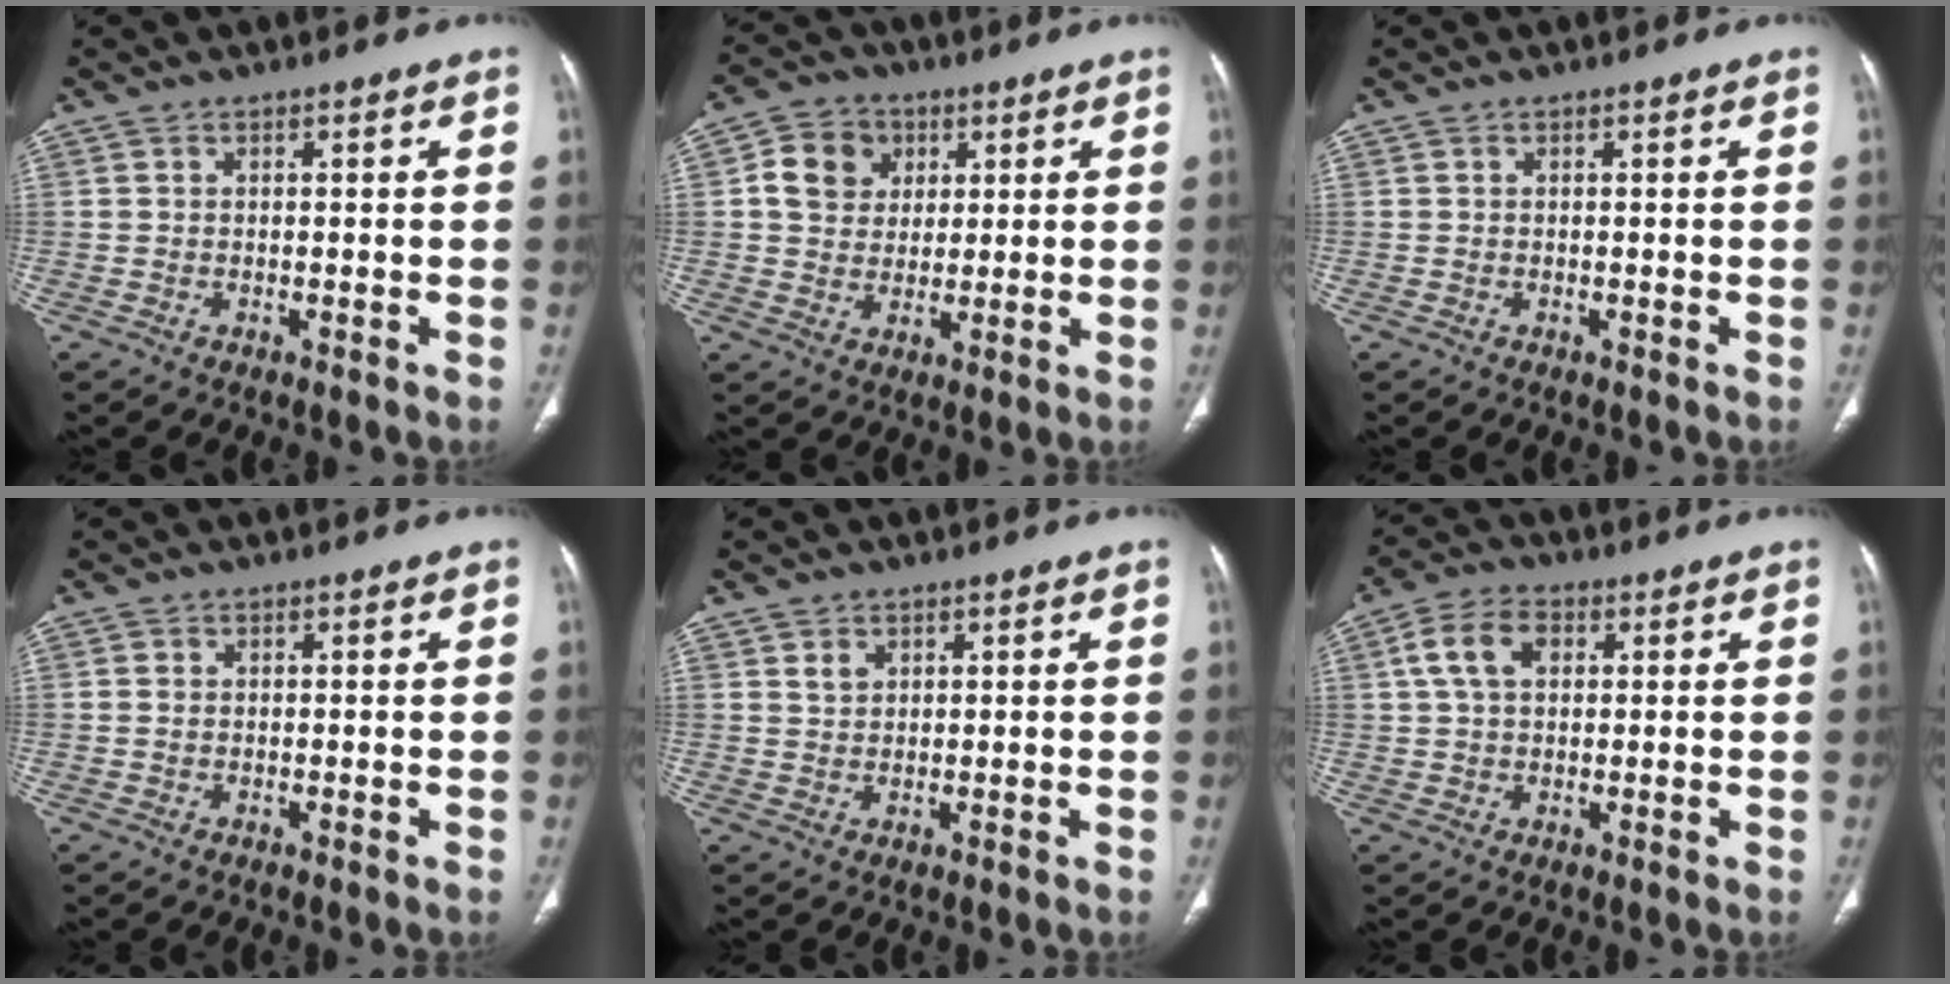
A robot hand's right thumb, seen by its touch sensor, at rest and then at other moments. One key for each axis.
{"total": 8.5, "fx": 2.4, "fy": 7.3, "fz": 3.6, "tx": -0.039, "ty": -0.003, "tz": 0.039}
{"total": 0.0}
{"total": 0.6, "fx": -0.1, "fy": 0.4, "fz": 0.4, "tx": -0.011, "ty": 0.000, "tz": -0.001}
{"total": 2.1, "fx": 1.1, "fy": 1.6, "fz": 0.9, "tx": -0.009, "ty": -0.008, "tz": 0.023}
{"total": 7.0, "fx": 1.9, "fy": 4.6, "fz": 5.0, "tx": -0.094, "ty": 0.015, "tz": 0.033}